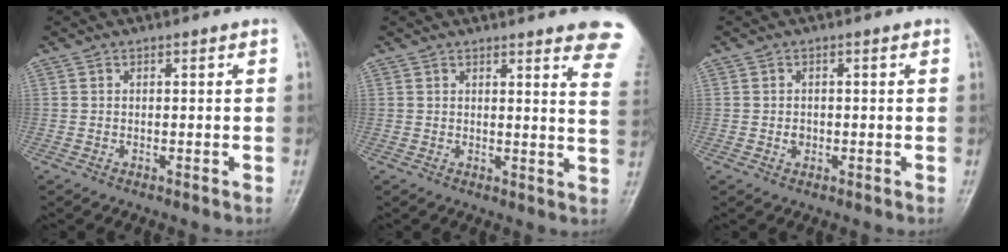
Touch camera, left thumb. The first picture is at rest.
{"total": 12.0, "force": [9.6, 1.7, 6.9], "torque": [-0.049, -0.052, 0.088]}
{"total": 1.4, "force": [-0.2, 1.2, 0.7], "torque": [-0.006, 0.002, -0.003]}